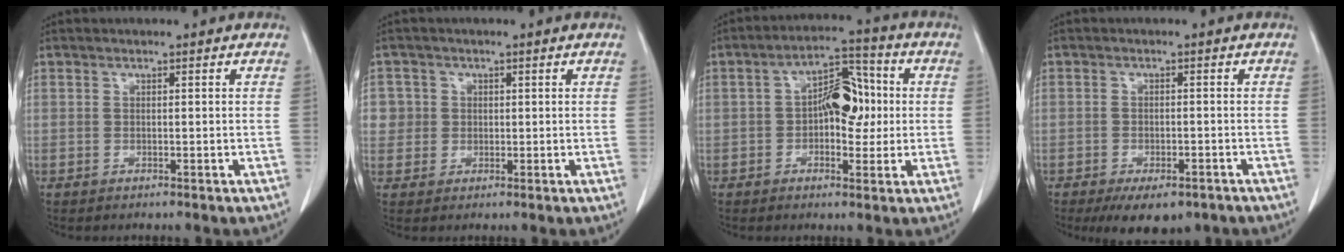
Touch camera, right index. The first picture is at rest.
{"total": 3.6, "force": [0.6, 3.5, -0.1], "torque": [0.020, 0.007, 0.010]}
{"total": 8.6, "force": [0.2, 4.5, 7.3], "torque": [-0.114, 0.029, 0.002]}
{"total": 7.2, "force": [-5.0, 3.6, 3.7], "torque": [-0.045, -0.001, -0.070]}